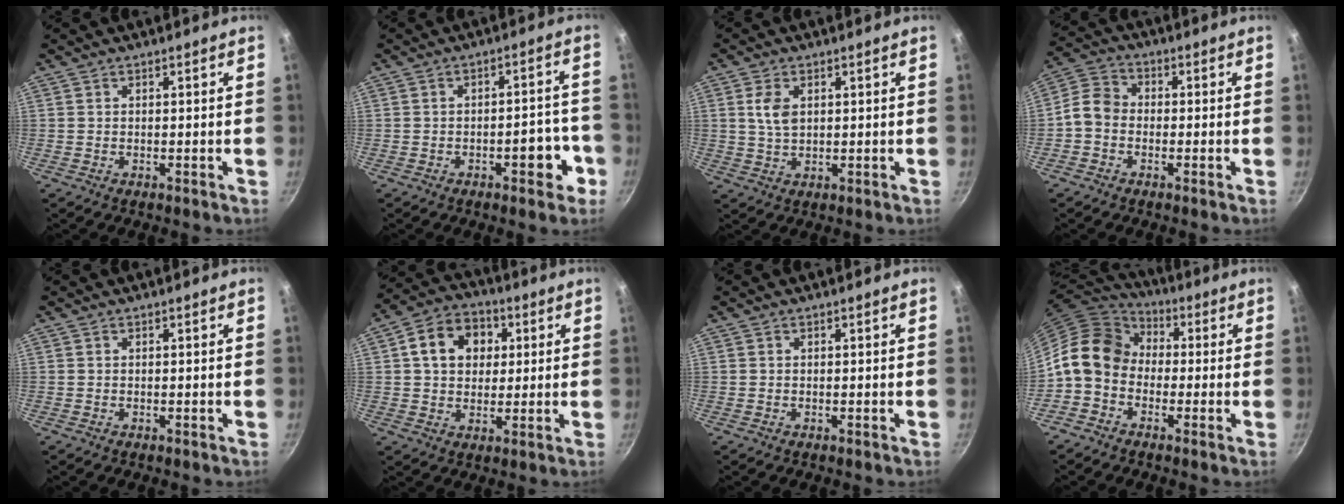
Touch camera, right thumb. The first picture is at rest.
{"total": 6.8, "force": [-3.1, 3.0, 5.3], "torque": [-0.041, 0.031, -0.036]}
{"total": 4.7, "force": [1.2, 2.9, 3.5], "torque": [-0.064, -0.003, 0.026]}
{"total": 5.7, "force": [-1.6, 4.5, 3.1], "torque": [-0.050, 0.026, -0.050]}
{"total": 0.0}
{"total": 11.7, "force": [2.9, 9.1, 6.6], "torque": [-0.084, 0.015, 0.036]}
{"total": 0.0}
{"total": 11.9, "force": [-0.7, 9.5, 7.2], "torque": [-0.101, 0.040, -0.037]}